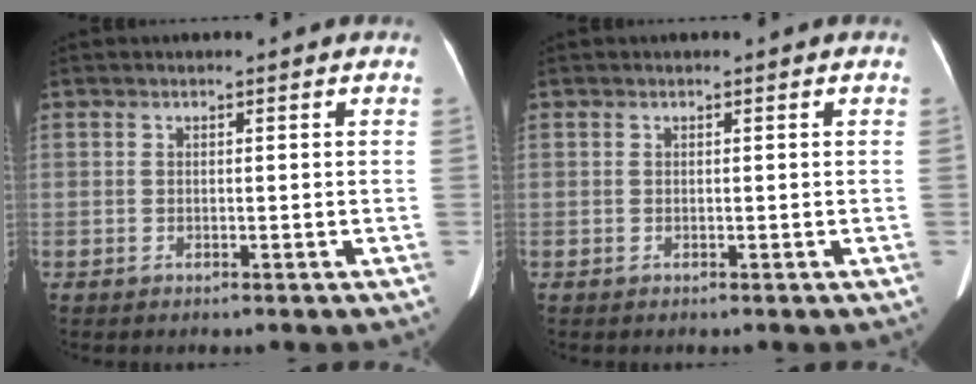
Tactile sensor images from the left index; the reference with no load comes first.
{"total": 0.0}